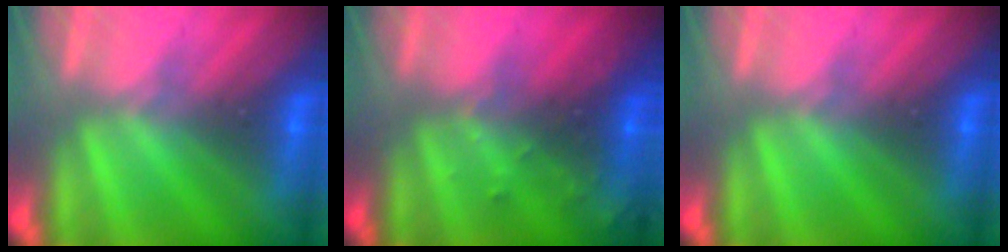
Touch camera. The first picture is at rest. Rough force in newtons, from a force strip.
{"total": 6.5}
{"total": 0.0}